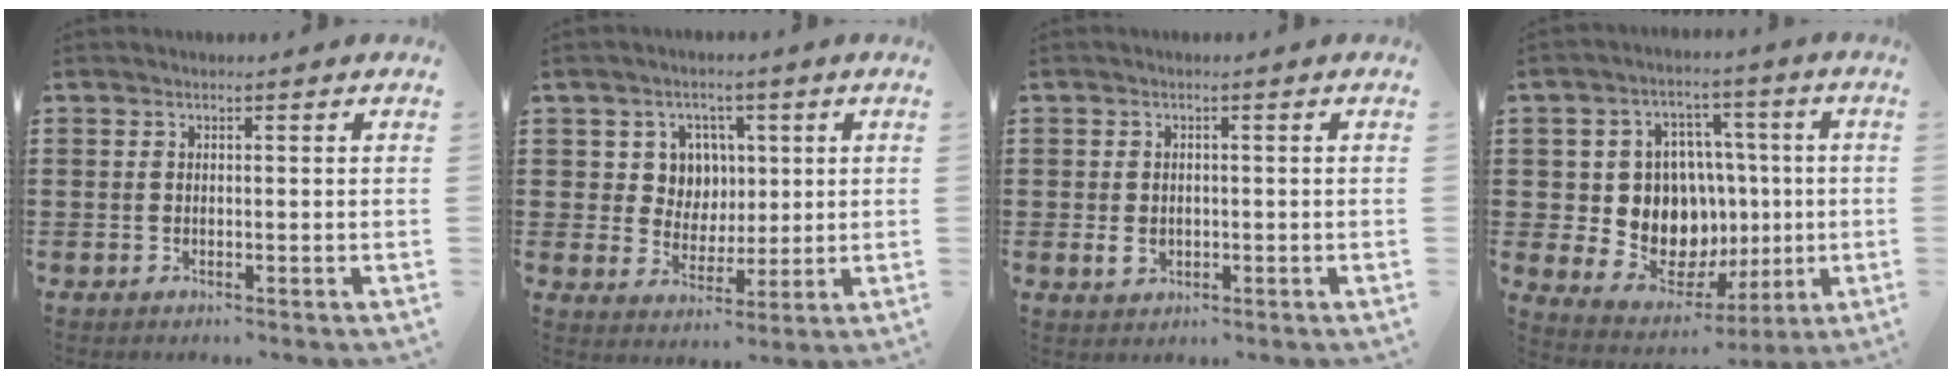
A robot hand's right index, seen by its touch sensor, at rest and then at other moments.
{"total": 6.0, "force": [1.7, 5.5, 1.8], "torque": [-0.053, 0.016, 0.028]}
{"total": 2.0, "force": [-0.3, 1.5, 1.2], "torque": [-0.026, 0.003, -0.006]}
{"total": 11.0, "force": [0.3, 9.8, 5.0], "torque": [-0.122, -0.008, 0.014]}